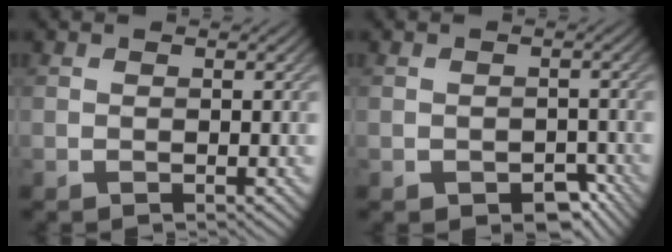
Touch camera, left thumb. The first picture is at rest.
{"total": 3.3, "force": [-1.9, 2.1, 1.7], "torque": [-0.024, -0.011, -0.024]}